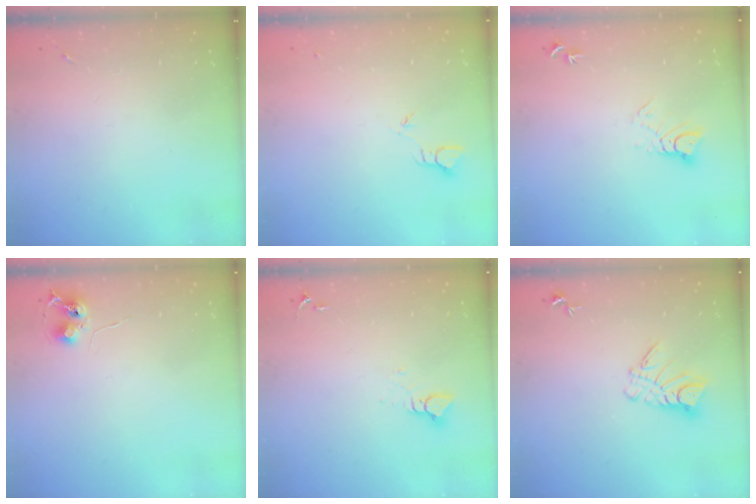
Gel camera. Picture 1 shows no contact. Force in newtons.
{"total": 2.0, "press": 2.0, "slide": 0.1}
{"total": 5.1, "press": 5.1, "slide": 0.3}
{"total": 6.4, "press": 6.3, "slide": 0.7}
{"total": 3.9, "press": 3.9, "slide": 0.4}
{"total": 9.2, "press": 9.2, "slide": 0.9}